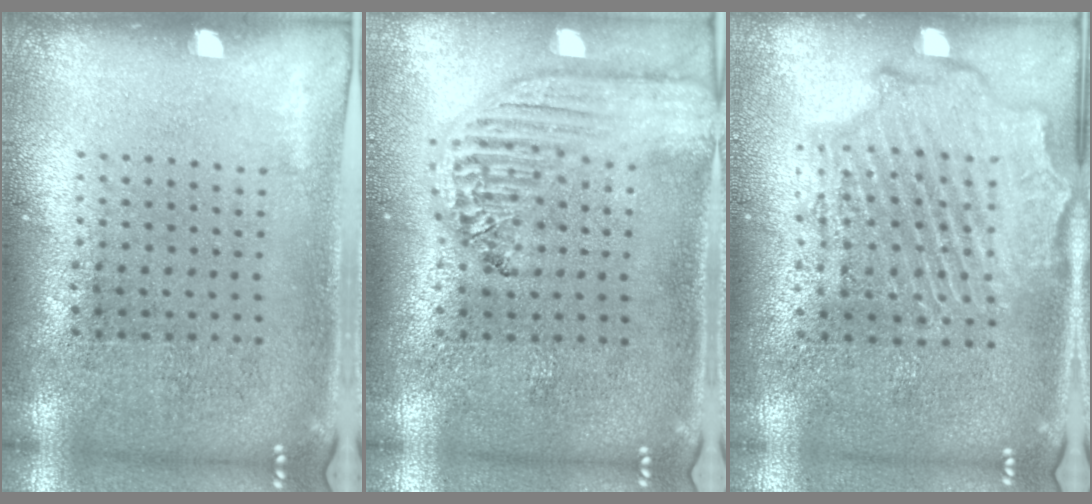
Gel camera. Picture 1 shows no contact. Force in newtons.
{"total": 2.2, "press": 1.9, "slide": 1.1}
{"total": 2.1, "press": 2.0, "slide": 0.4}